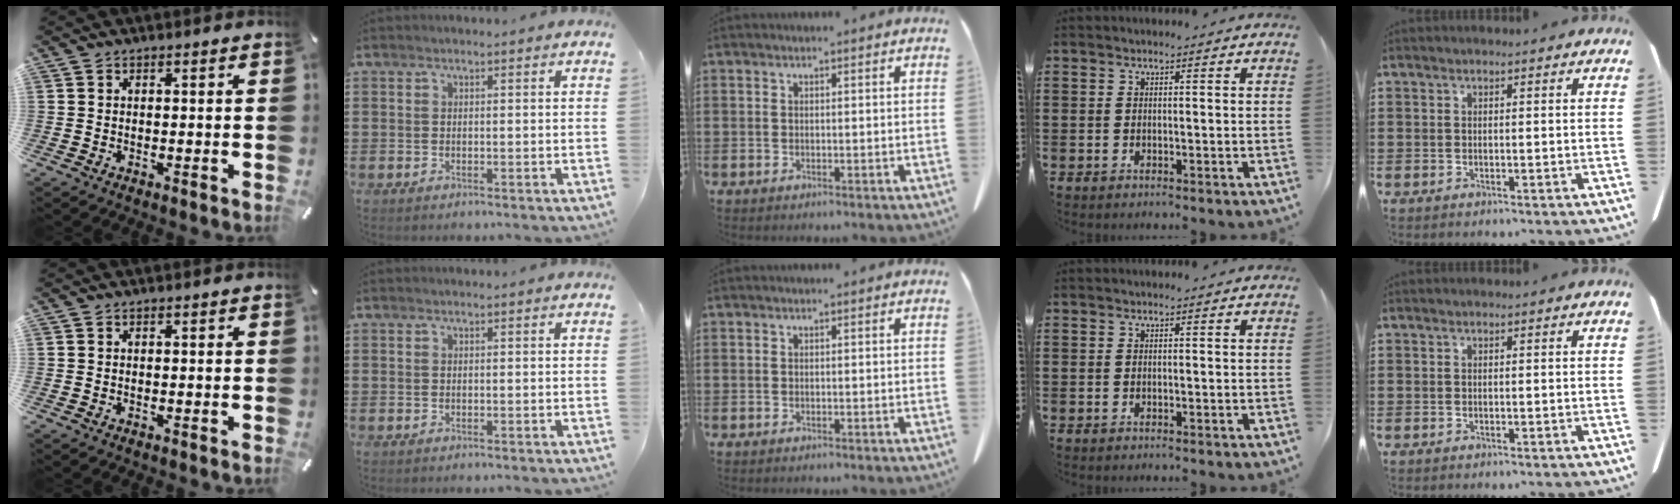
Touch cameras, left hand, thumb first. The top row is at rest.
{}